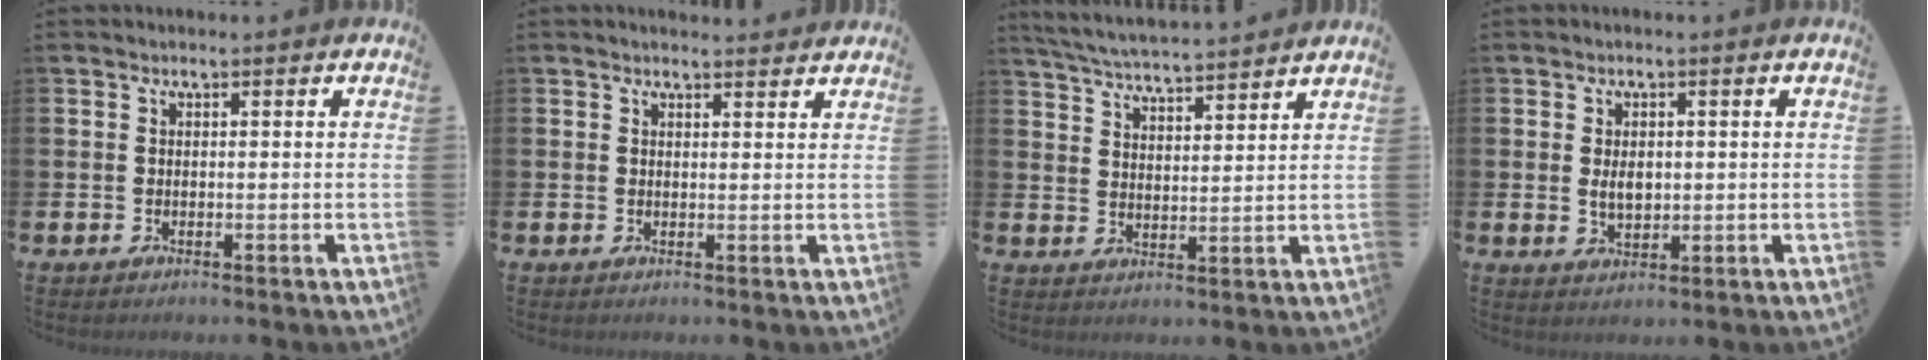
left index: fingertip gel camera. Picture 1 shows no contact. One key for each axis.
{"total": 1.5, "fx": 1.5, "fy": 0.2, "fz": 0.0, "tx": 0.011, "ty": -0.009, "tz": 0.025}
{"total": 5.3, "fx": 5.3, "fy": -0.1, "fz": 0.6, "tx": -0.032, "ty": -0.035, "tz": 0.092}
{"total": 2.5, "fx": 0.3, "fy": 1.6, "fz": 1.9, "tx": -0.017, "ty": -0.002, "tz": 0.000}